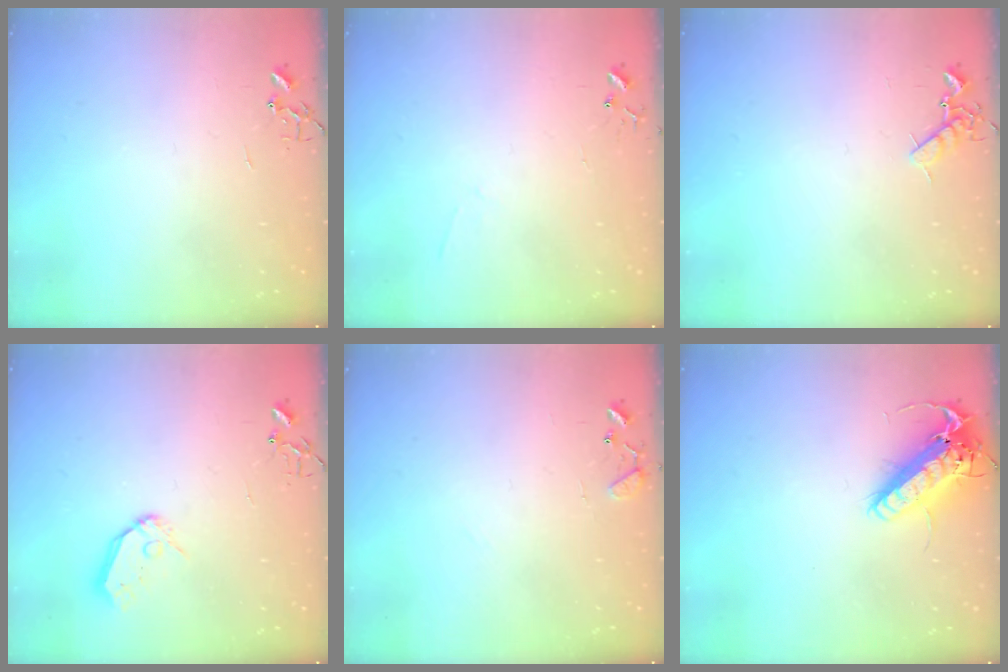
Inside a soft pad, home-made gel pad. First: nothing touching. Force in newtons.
{"total": 4.4, "press": 4.4, "slide": 0.4}
{"total": 7.8, "press": 7.8, "slide": 0.8}
{"total": 8.6, "press": 8.6, "slide": 0.7}
{"total": 8.4, "press": 8.4, "slide": 0.7}
{"total": 16.2, "press": 15.9, "slide": 3.2}